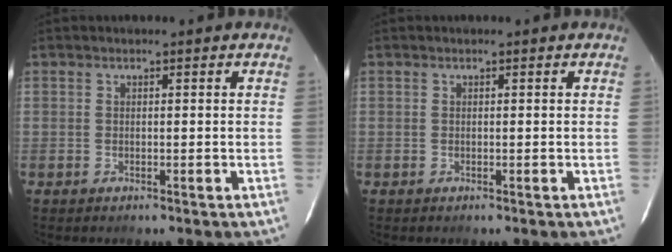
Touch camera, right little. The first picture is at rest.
{"total": 0.0}